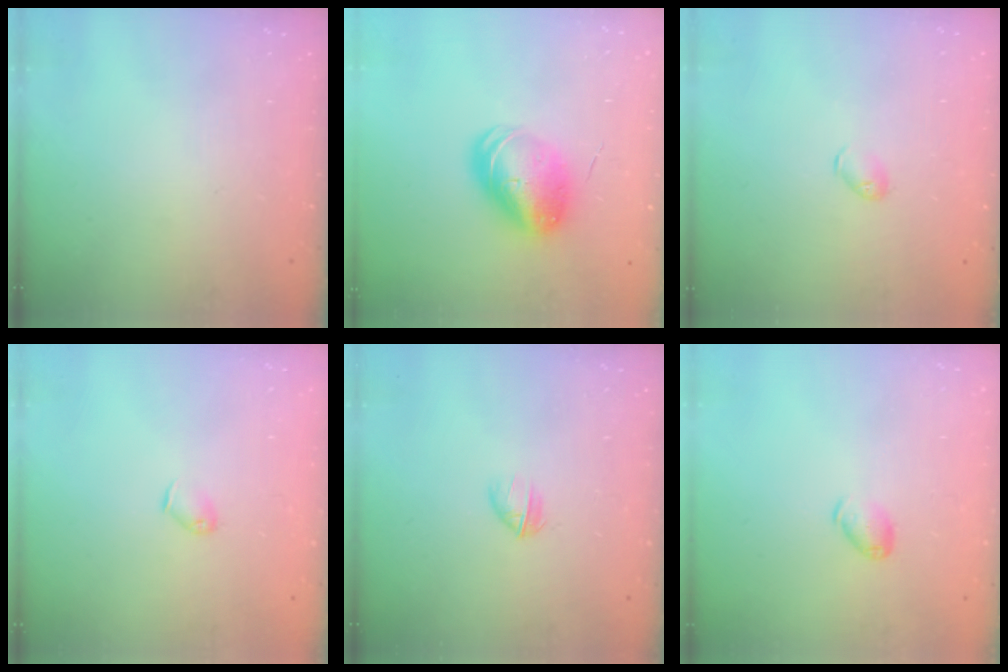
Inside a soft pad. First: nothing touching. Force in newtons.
{"total": 11.1, "press": 10.8, "slide": 2.3}
{"total": 4.6, "press": 4.6, "slide": 0.8}
{"total": 4.0, "press": 3.9, "slide": 0.8}
{"total": 3.1, "press": 3.0, "slide": 0.9}
{"total": 5.9, "press": 5.8, "slide": 1.1}